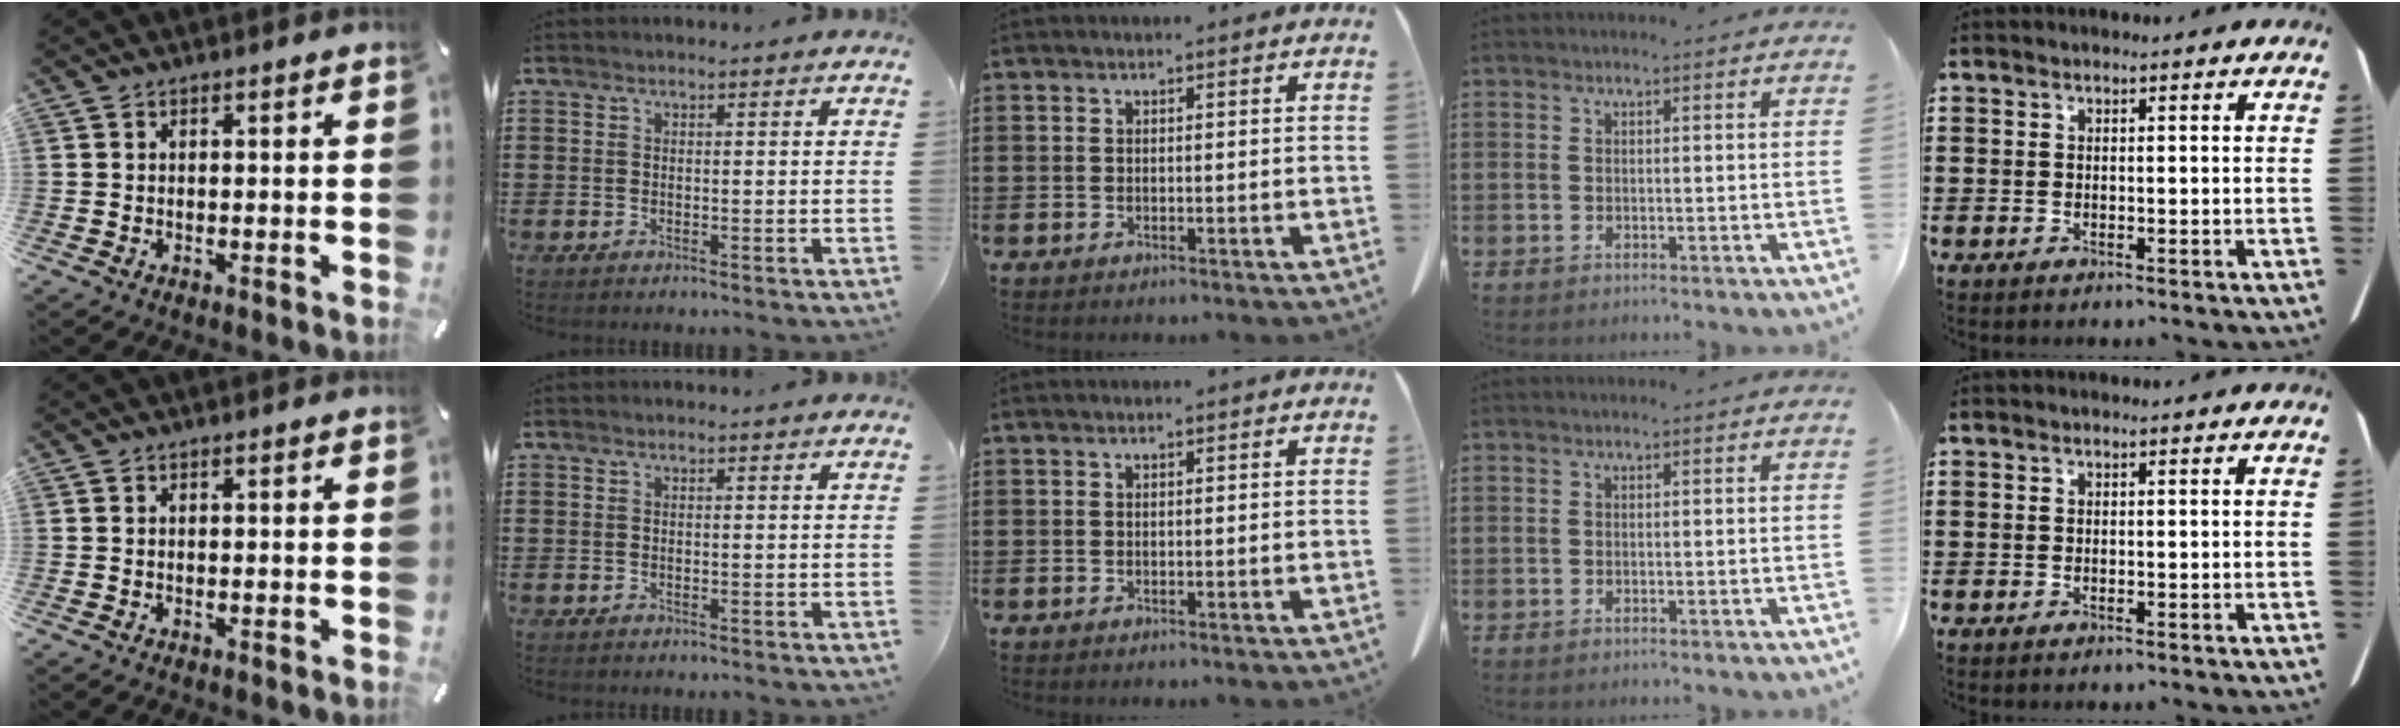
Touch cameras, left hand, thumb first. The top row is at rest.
{}